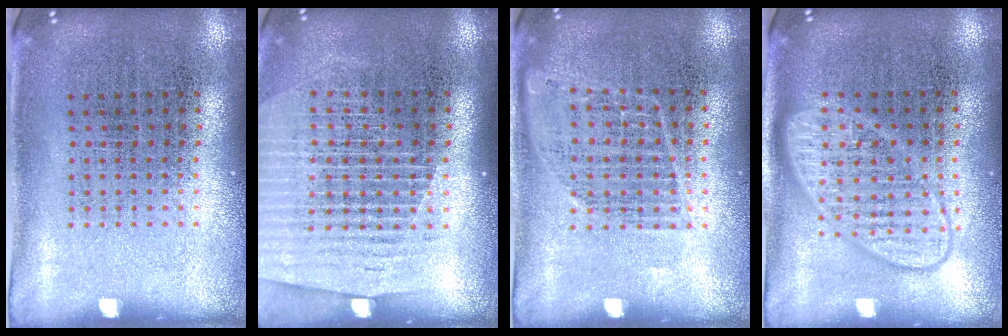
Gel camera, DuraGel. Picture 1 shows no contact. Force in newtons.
{"total": 1.5, "press": 1.4, "slide": 0.5}
{"total": 1.0, "press": 1.0, "slide": 0.3}
{"total": 2.8, "press": 2.8, "slide": 0.5}